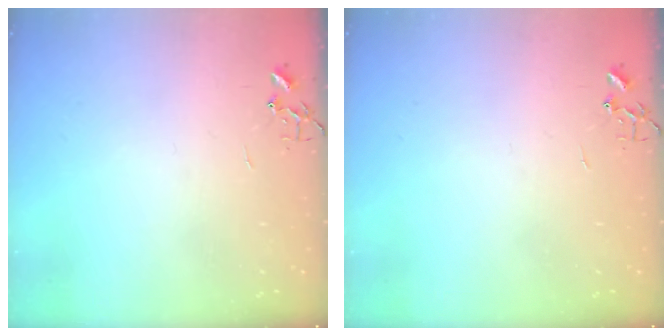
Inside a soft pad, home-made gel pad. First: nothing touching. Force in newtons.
{"total": 0.0}